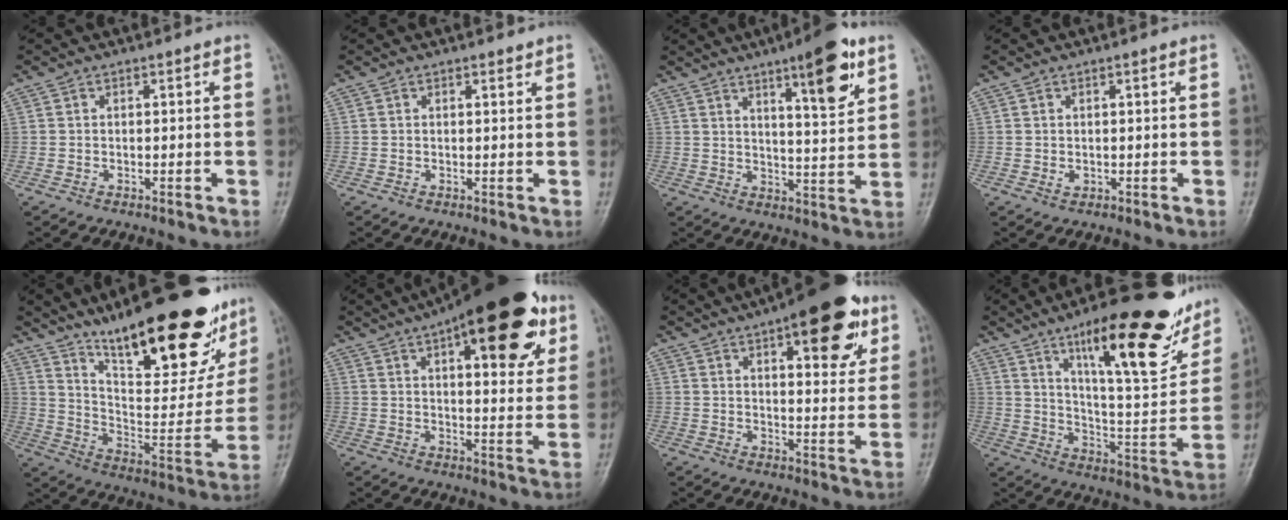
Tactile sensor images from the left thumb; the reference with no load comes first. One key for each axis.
{"total": 0.9, "fx": 0.7, "fy": 0.3, "fz": 0.3, "tx": -0.006, "ty": -0.006, "tz": 0.011}
{"total": 12.3, "fx": 6.7, "fy": 2.8, "fz": 9.9, "tx": -0.128, "ty": -0.038, "tz": 0.098}
{"total": 1.3, "fx": 0.2, "fy": 0.8, "fz": 1.1, "tx": -0.013, "ty": 0.000, "tz": 0.008}
{"total": 30.8, "fx": 20.2, "fy": 9.6, "fz": 21.1, "tx": -0.275, "ty": -0.081, "tz": 0.316}
{"total": 24.7, "fx": 12.6, "fy": 9.2, "fz": 19.2, "tx": -0.241, "ty": -0.012, "tz": 0.177}
{"total": 17.4, "fx": 9.1, "fy": 6.5, "fz": 13.3, "tx": -0.141, "ty": -0.028, "tz": 0.122}
{"total": 26.1, "fx": 15.2, "fy": 7.3, "fz": 19.9, "tx": -0.251, "ty": -0.059, "tz": 0.238}